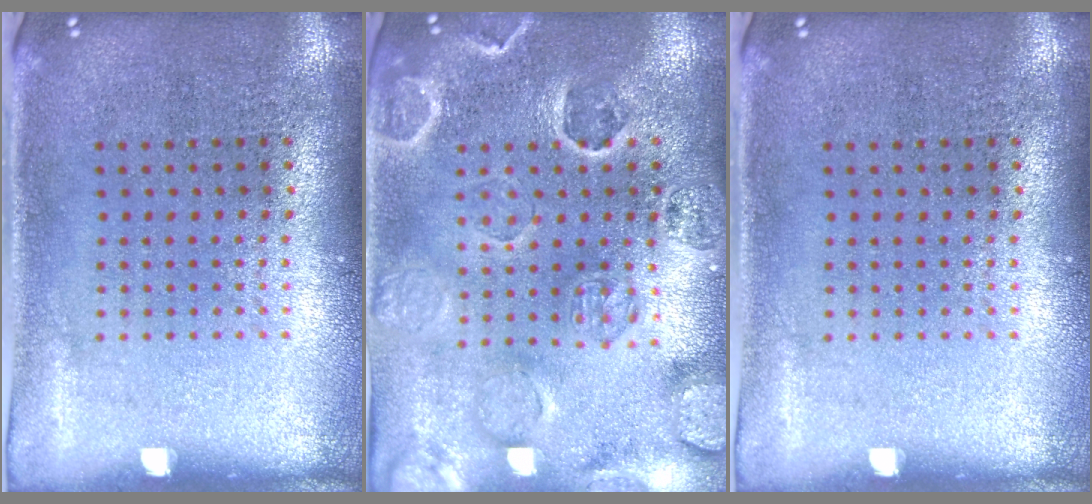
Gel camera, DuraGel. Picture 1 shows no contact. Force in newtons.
{"total": 2.7, "press": 2.7, "slide": 0.5}
{"total": 0.0}